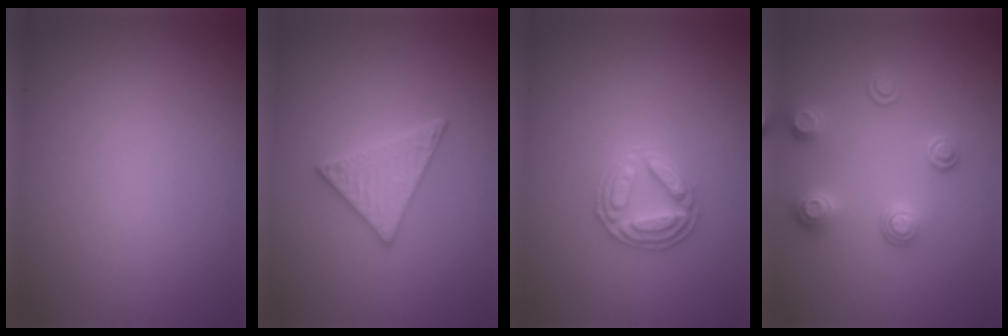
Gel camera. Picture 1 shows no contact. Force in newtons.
{"total": 2.9, "press": 2.8, "slide": 0.5}
{"total": 2.9, "press": 2.9, "slide": 0.2}
{"total": 2.9, "press": 2.6, "slide": 1.4}